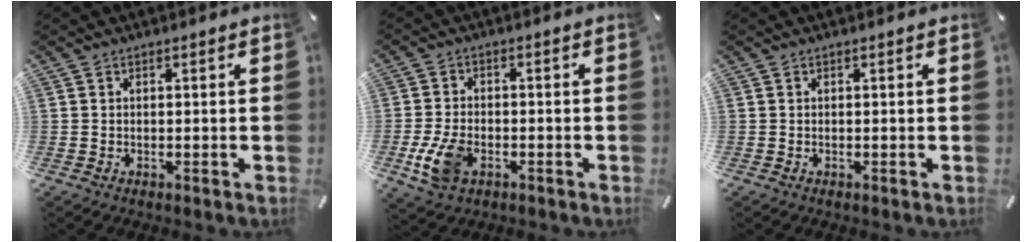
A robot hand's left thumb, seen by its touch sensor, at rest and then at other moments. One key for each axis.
{"total": 8.2, "fx": -2.8, "fy": 5.3, "fz": 5.5, "tx": -0.131, "ty": 0.004, "tz": -0.051}
{"total": 0.0}